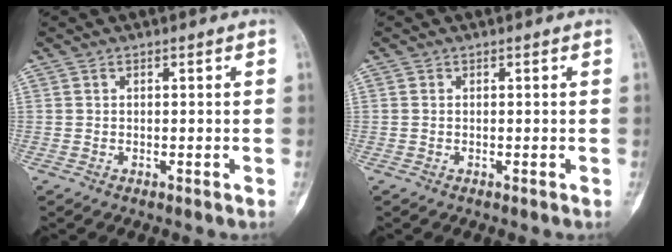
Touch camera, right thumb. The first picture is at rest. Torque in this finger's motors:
{"motor_torque": [-0.46, 0.00, 0.66, 0.63, 0.03]}